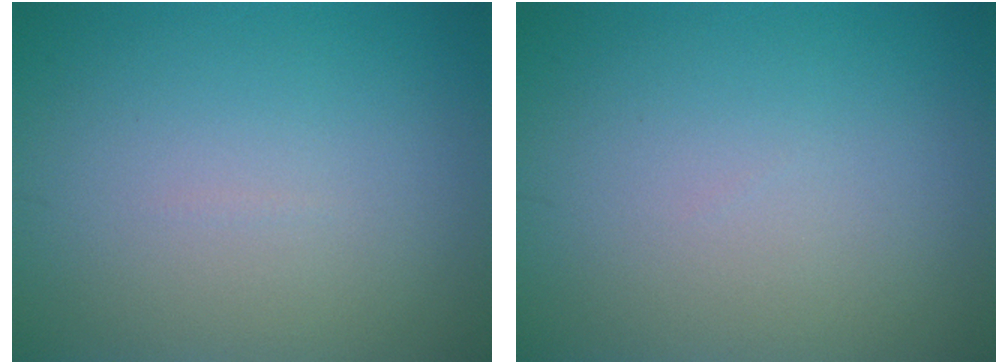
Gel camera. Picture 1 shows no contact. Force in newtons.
{"total": 0.0}